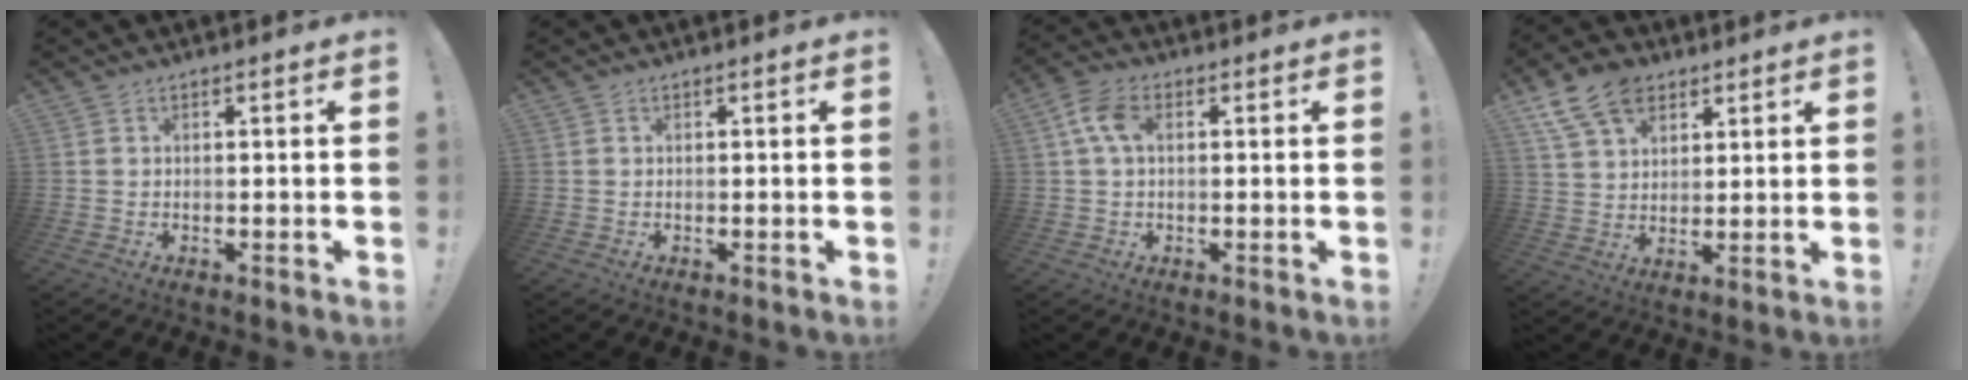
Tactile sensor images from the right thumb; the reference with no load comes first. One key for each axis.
{"total": 0.0}
{"total": 7.2, "fx": 1.4, "fy": 4.5, "fz": 5.5, "tx": -0.110, "ty": 0.009, "tz": 0.027}
{"total": 13.1, "fx": 7.4, "fy": 8.9, "fz": 6.1, "tx": -0.101, "ty": -0.031, "tz": 0.145}